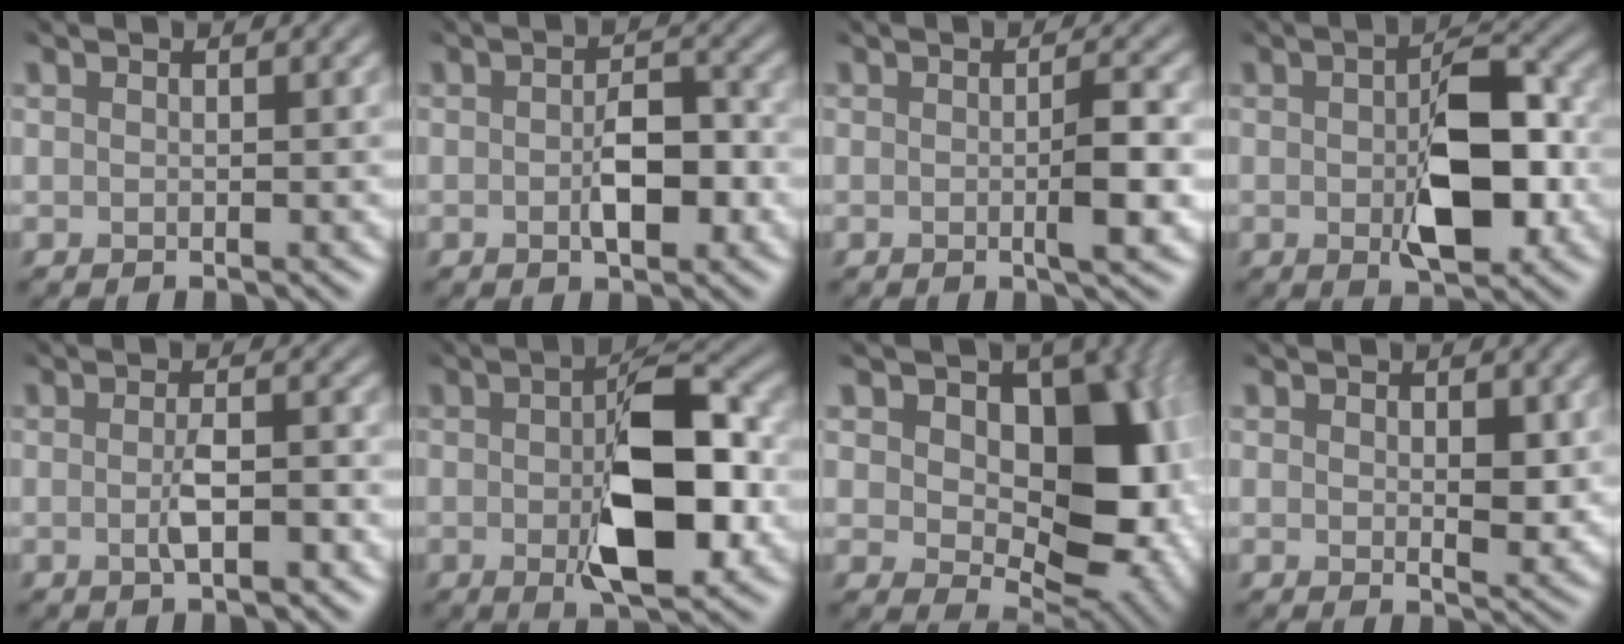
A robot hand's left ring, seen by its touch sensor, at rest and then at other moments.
{"total": 3.9, "force": [-1.4, 2.0, 3.1], "torque": [-0.055, -0.002, -0.017]}
{"total": 3.3, "force": [-0.7, 0.7, 3.2], "torque": [-0.047, -0.001, -0.007]}
{"total": 7.6, "force": [-1.3, 3.6, 6.5], "torque": [-0.107, -0.002, -0.016]}
{"total": 2.3, "force": [-1.2, 0.5, 1.9], "torque": [-0.035, -0.003, -0.016]}
{"total": 9.4, "force": [-1.5, 4.0, 8.4], "torque": [-0.128, -0.002, -0.020]}
{"total": 11.9, "force": [1.2, 8.0, 8.7], "torque": [-0.106, -0.007, 0.021]}
{"total": 3.0, "force": [0.8, 1.6, 2.4], "torque": [-0.043, -0.008, 0.023]}